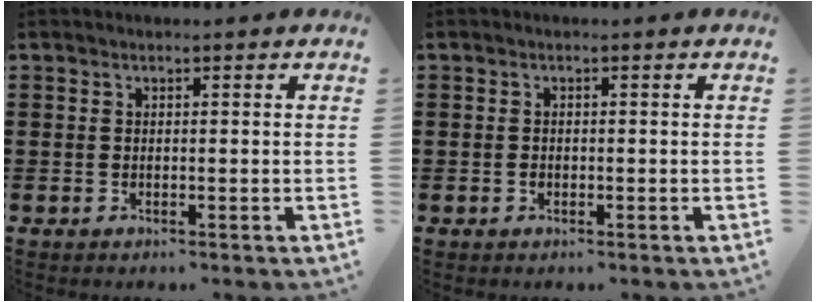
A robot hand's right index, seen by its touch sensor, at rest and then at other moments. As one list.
[{"total": 0.6, "force": [-0.3, 0.5, 0.3], "torque": [-0.007, 0.003, -0.006]}]